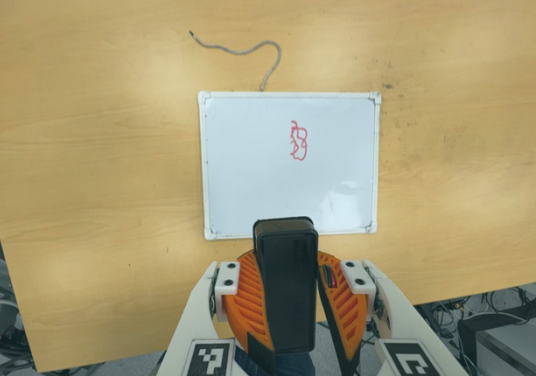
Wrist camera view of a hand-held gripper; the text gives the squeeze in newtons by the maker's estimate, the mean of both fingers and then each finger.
{"total": 10.5, "left": 10.7, "right": 10.4}